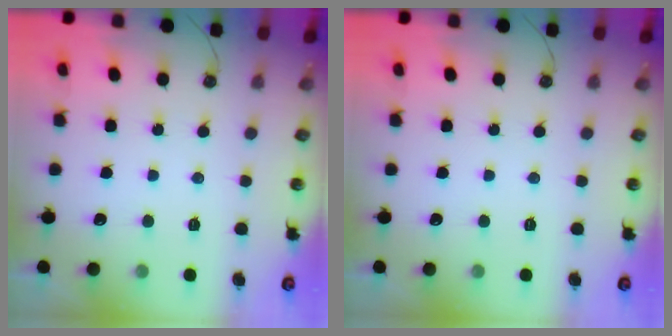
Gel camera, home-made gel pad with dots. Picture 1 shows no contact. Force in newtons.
{"total": 0.0}